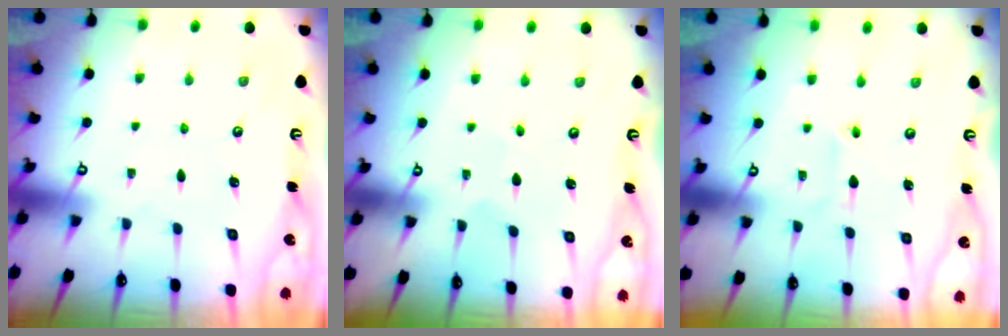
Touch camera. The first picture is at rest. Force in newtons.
{"total": 2.6, "press": 2.6, "slide": 0.3}
{"total": 2.1, "press": 1.8, "slide": 1.1}